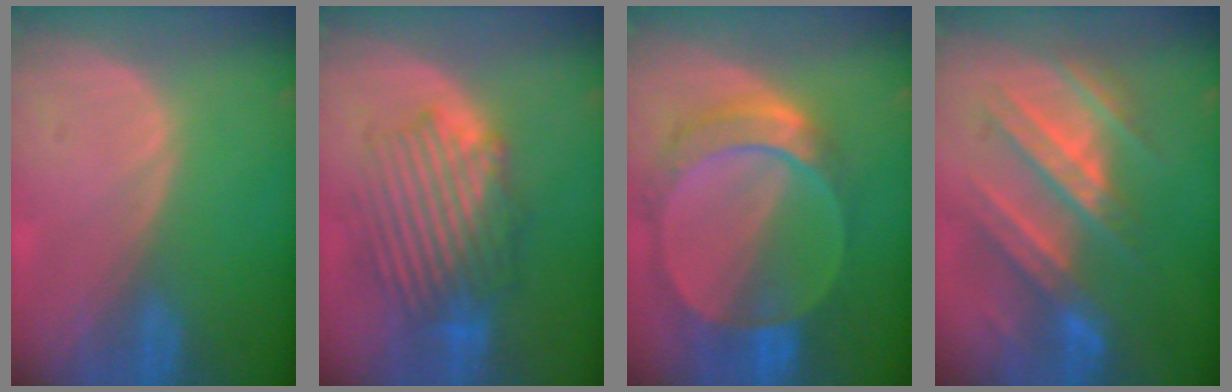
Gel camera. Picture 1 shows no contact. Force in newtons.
{"total": 8.8, "press": 8.5, "slide": 2.3}
{"total": 9.5, "press": 8.2, "slide": 4.8}
{"total": 9.3, "press": 9.2, "slide": 1.5}